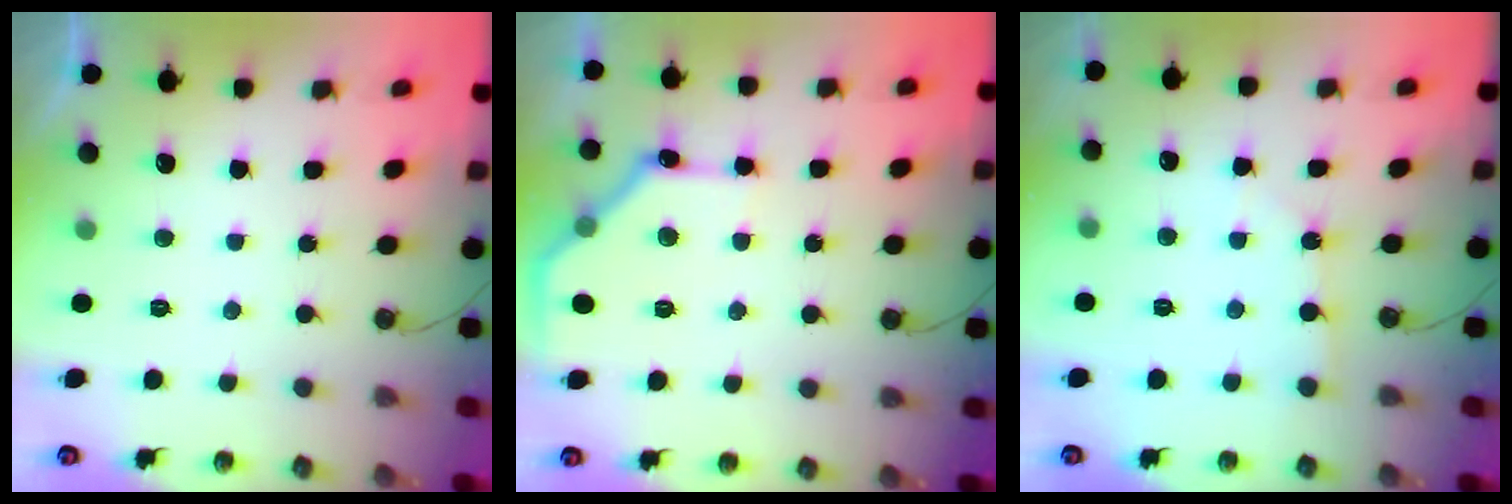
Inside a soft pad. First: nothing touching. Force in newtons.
{"total": 14.2, "press": 14.2, "slide": 0.3}
{"total": 2.1, "press": 2.1, "slide": 0.2}